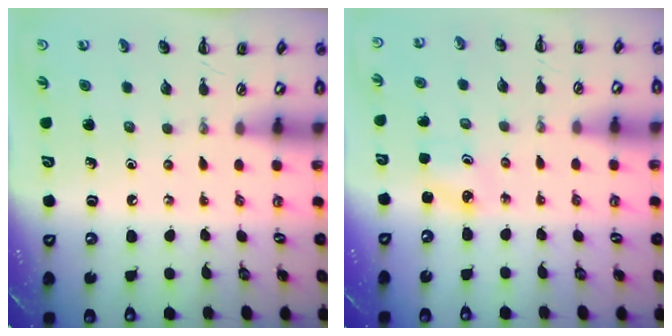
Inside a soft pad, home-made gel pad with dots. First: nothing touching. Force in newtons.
{"total": 1.9, "press": 1.8, "slide": 0.5}